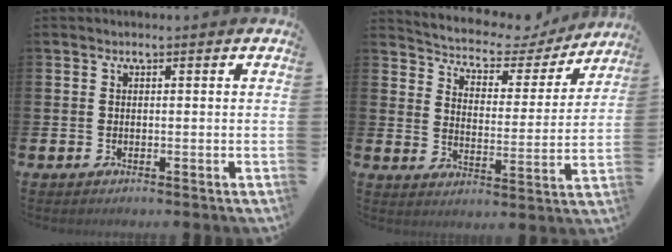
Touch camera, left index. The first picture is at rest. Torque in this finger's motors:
{"motor_torque": [0.95, -1.19, 0.11, 0.05]}